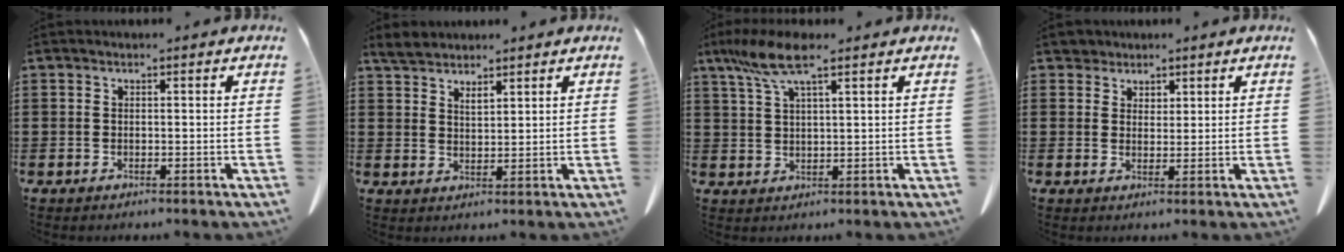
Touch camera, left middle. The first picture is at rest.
{"total": 3.1, "force": [2.9, 0.8, 1.0], "torque": [-0.028, 0.002, 0.055]}
{"total": 7.3, "force": [4.4, 1.6, 5.5], "torque": [-0.124, -0.004, 0.078]}
{"total": 2.8, "force": [2.2, 1.7, 0.0], "torque": [-0.011, 0.009, 0.043]}